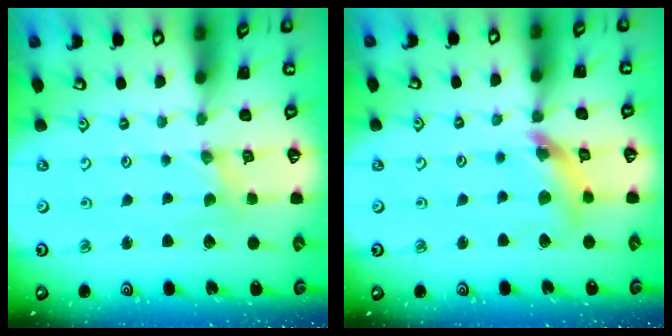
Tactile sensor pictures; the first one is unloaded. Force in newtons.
{"total": 12.0, "press": 11.9, "slide": 1.3}